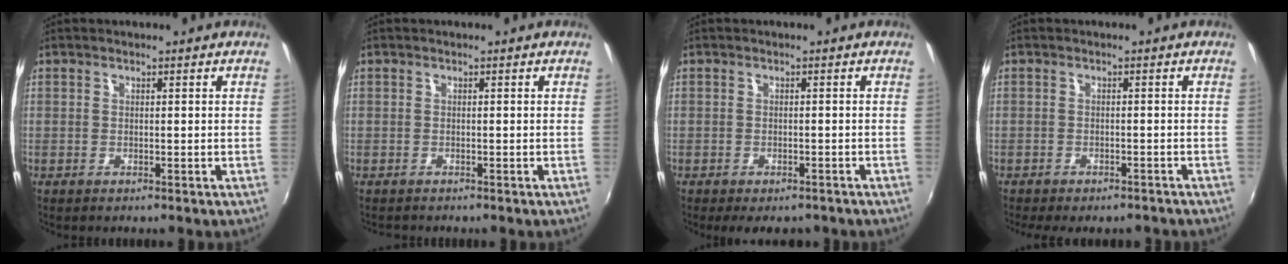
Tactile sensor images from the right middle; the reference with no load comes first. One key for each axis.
{"total": 0.7, "fx": -0.7, "fy": 0.1, "fz": 0.0, "tx": -0.004, "ty": -0.001, "tz": -0.012}
{"total": 5.1, "fx": -4.0, "fy": 2.0, "fz": 2.5, "tx": -0.055, "ty": -0.016, "tz": -0.053}
{"total": 6.9, "fx": -5.8, "fy": 2.0, "fz": 3.1, "tx": -0.070, "ty": -0.021, "tz": -0.078}